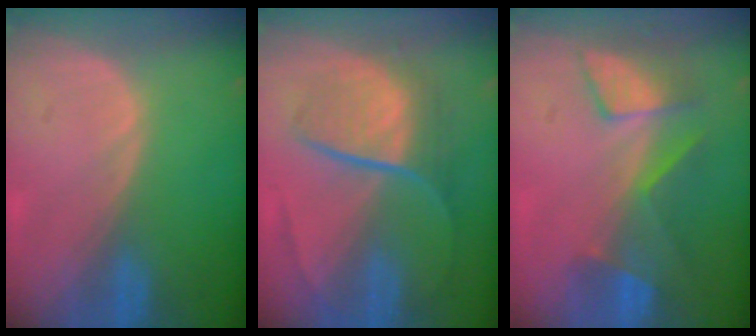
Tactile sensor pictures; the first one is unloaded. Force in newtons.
{"total": 9.1, "press": 7.6, "slide": 4.9}
{"total": 7.7, "press": 6.8, "slide": 3.6}